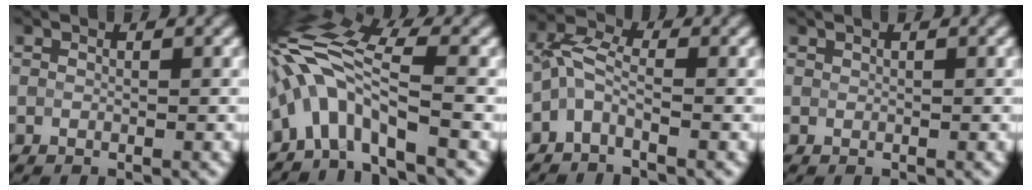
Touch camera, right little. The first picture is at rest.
{"total": 7.3, "force": [-3.1, 2.3, 6.3], "torque": [-0.123, 0.019, -0.070]}
{"total": 2.9, "force": [-1.2, 1.2, 2.3], "torque": [-0.056, 0.011, -0.037]}
{"total": 0.0}